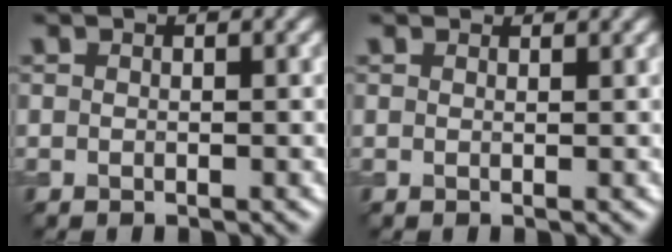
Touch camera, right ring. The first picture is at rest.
{"total": 1.7, "force": [1.6, 0.2, 0.3], "torque": [-0.014, -0.002, 0.016]}